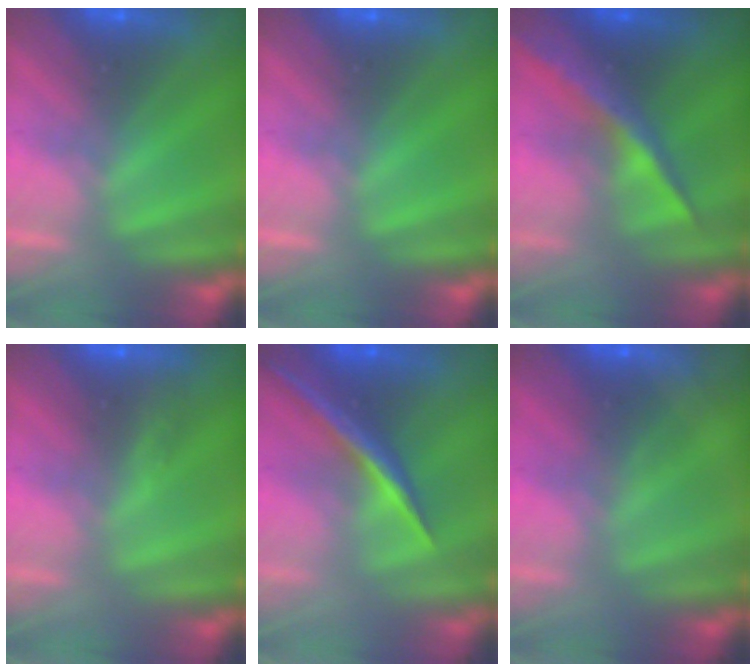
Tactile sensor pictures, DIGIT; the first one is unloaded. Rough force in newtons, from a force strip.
{"total": 0.0}
{"total": 6.5}
{"total": 2.9}
{"total": 1.8}
{"total": 1.7}